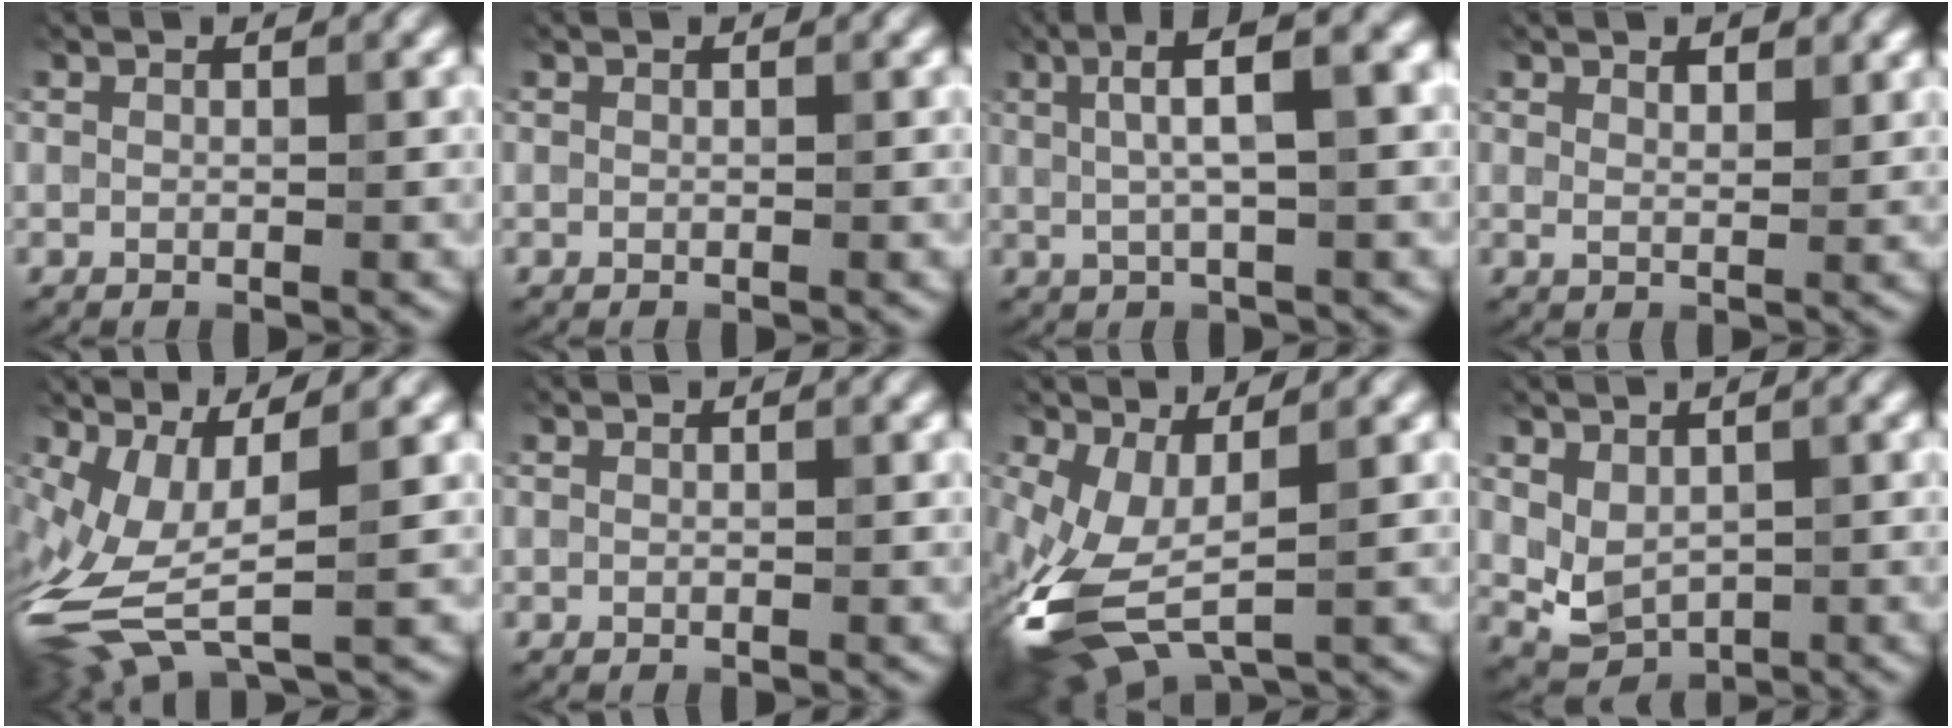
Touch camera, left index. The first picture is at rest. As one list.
[{"total": 0.0}, {"total": 6.6, "force": [1.3, 1.6, 6.3], "torque": [-0.099, 0.019, 0.022]}, {"total": 1.1, "force": [0.9, 0.4, 0.5], "torque": [-0.014, -0.003, 0.024]}, {"total": 7.1, "force": [-1.8, 2.3, 6.4], "torque": [-0.161, -0.002, -0.030]}, {"total": 0.0}, {"total": 7.2, "force": [-2.5, 3.1, 6.0], "torque": [-0.165, -0.005, -0.042]}, {"total": 2.2, "force": [0.4, 1.6, 1.5], "torque": [-0.036, -0.006, 0.022]}]